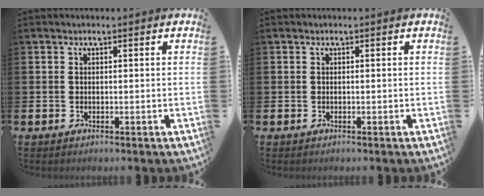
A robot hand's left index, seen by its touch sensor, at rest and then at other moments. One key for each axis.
{"total": 0.0}